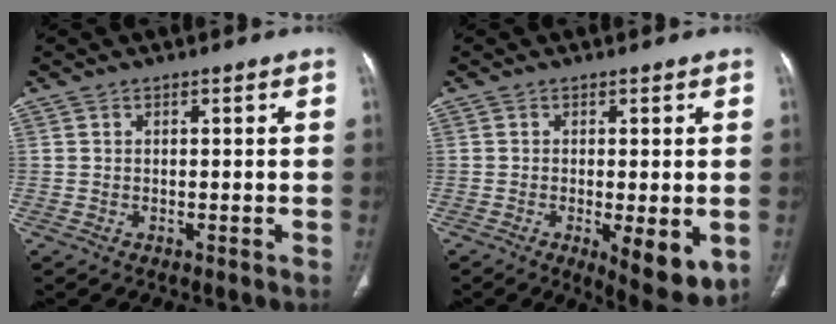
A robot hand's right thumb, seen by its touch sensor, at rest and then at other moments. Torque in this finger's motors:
{"motor_torque": [1.05, 1.30, -0.06, 0.09, 0.29]}